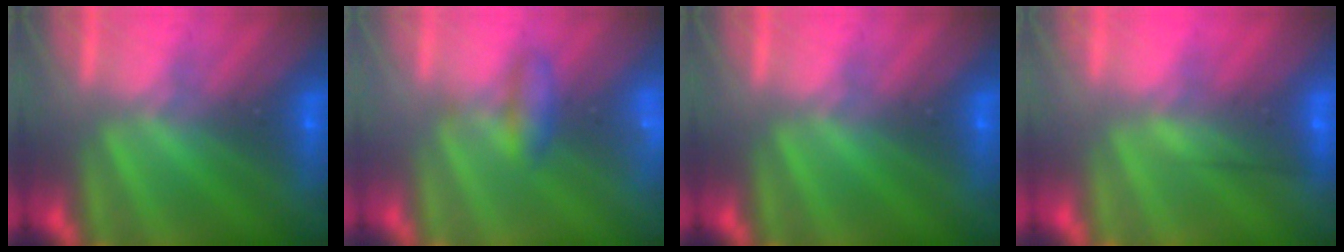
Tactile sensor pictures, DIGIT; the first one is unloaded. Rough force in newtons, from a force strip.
{"total": 2.0}
{"total": 0.0}
{"total": 3.3}